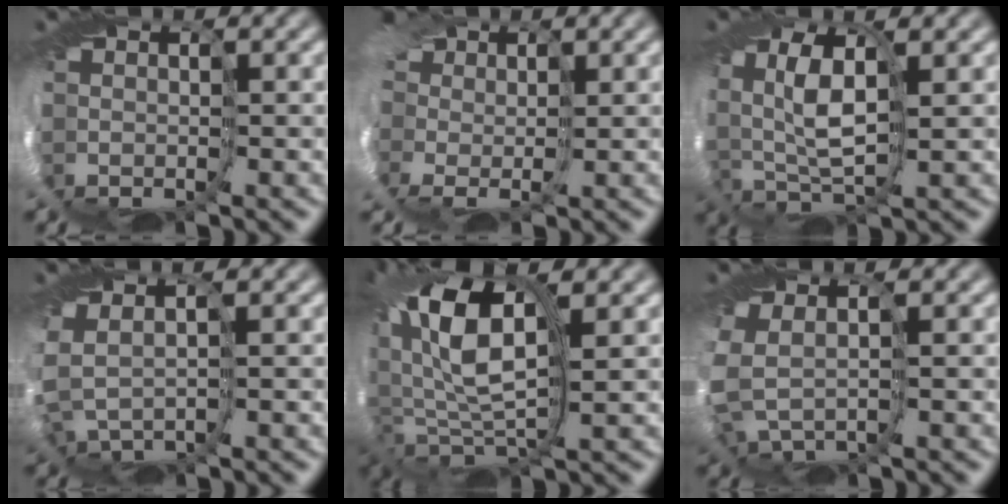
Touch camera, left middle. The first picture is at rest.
{"total": 8.4, "force": [1.5, 6.4, 5.2], "torque": [-0.105, 0.006, 0.000]}
{"total": 5.7, "force": [1.2, 2.9, 4.8], "torque": [-0.117, 0.003, 0.010]}
{"total": 3.9, "force": [-0.1, 2.5, 3.0], "torque": [-0.082, -0.009, 0.006]}
{"total": 10.4, "force": [2.5, 4.9, 8.8], "torque": [-0.197, 0.006, 0.036]}
{"total": 4.8, "force": [-0.5, 3.0, 3.7], "torque": [-0.118, -0.022, -0.005]}